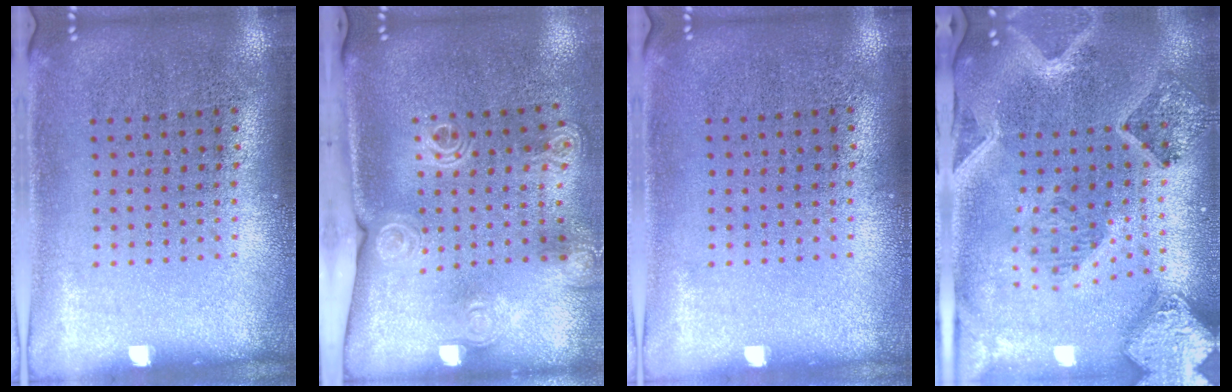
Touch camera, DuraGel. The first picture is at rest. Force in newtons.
{"total": 2.1, "press": 1.6, "slide": 1.3}
{"total": 0.0}
{"total": 2.8, "press": 2.5, "slide": 1.3}